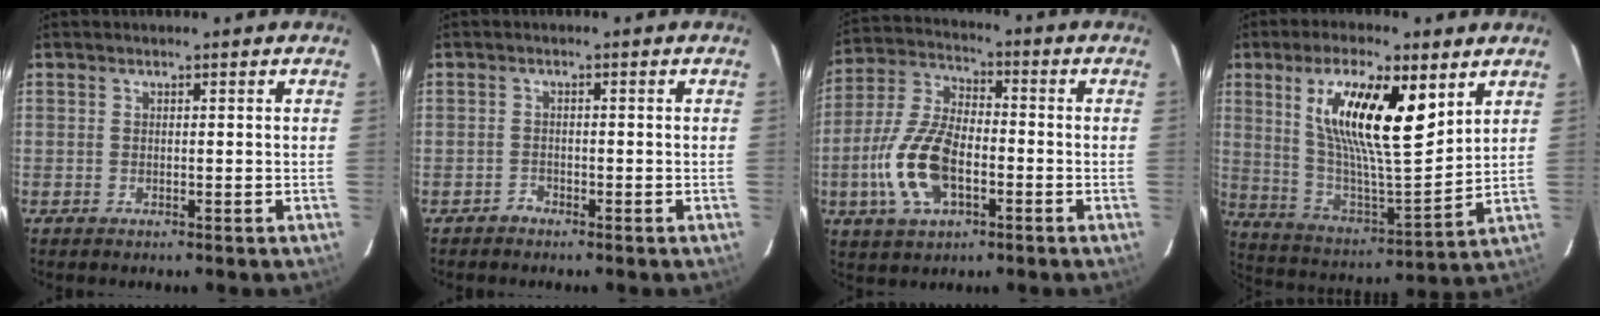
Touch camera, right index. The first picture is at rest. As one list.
[{"total": 1.4, "force": [-1.2, 0.7, -0.2], "torque": [0.002, 0.007, -0.021]}, {"total": 14.2, "force": [-4.4, 7.1, 11.4], "torque": [-0.251, 0.003, -0.082]}, {"total": 19.5, "force": [8.4, 5.7, 16.7], "torque": [-0.299, 0.001, 0.155]}]